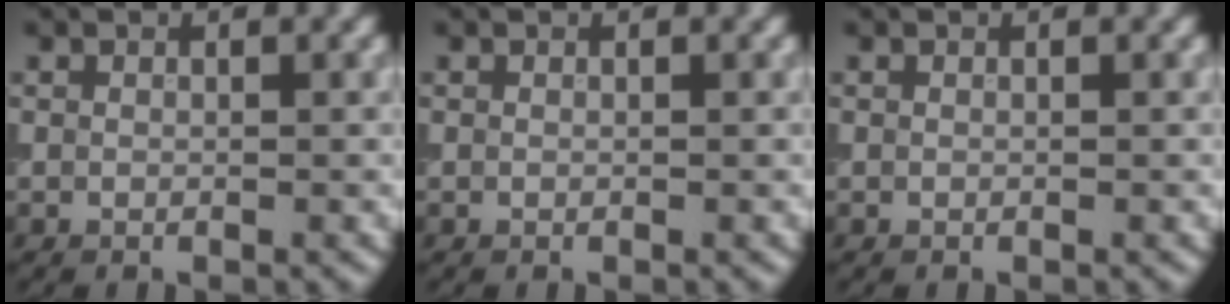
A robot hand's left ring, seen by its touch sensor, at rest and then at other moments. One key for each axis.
{"total": 0.0}
{"total": 0.0}